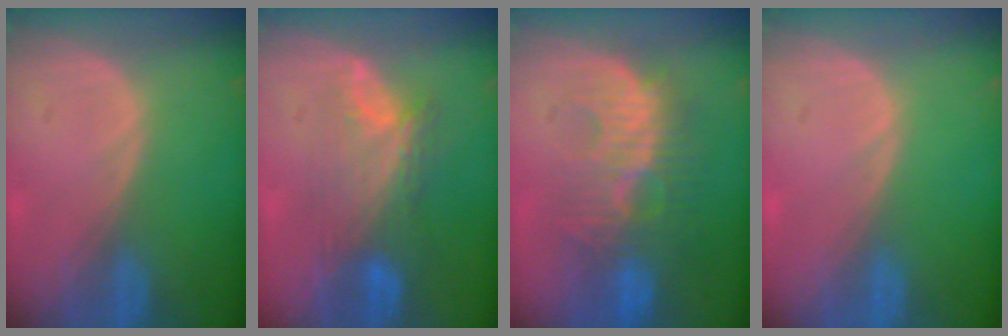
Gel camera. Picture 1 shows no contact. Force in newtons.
{"total": 7.8, "press": 7.4, "slide": 2.7}
{"total": 9.6, "press": 9.3, "slide": 2.2}
{"total": 0.0}